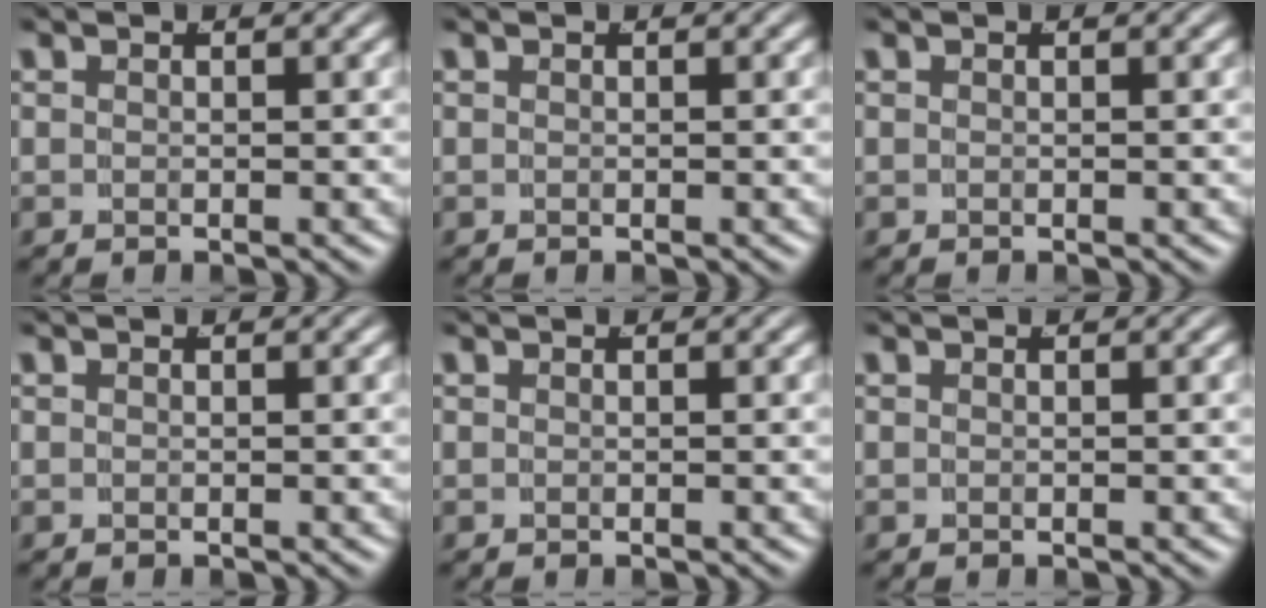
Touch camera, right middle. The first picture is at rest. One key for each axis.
{"total": 0.0}
{"total": 0.0}
{"total": 0.0}
{"total": 0.0}
{"total": 0.0}